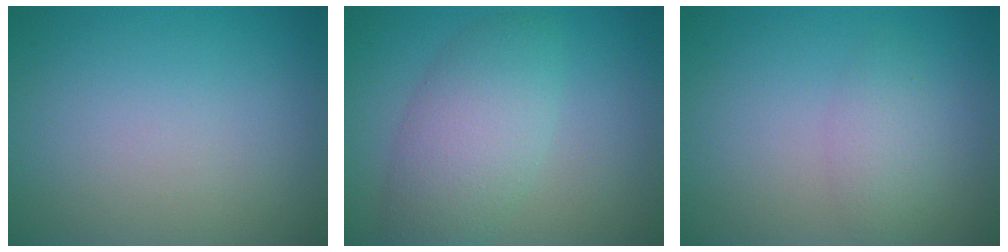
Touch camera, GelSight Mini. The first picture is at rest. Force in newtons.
{"total": 5.5, "press": 5.5, "slide": 0.3}
{"total": 2.0, "press": 2.0, "slide": 0.1}